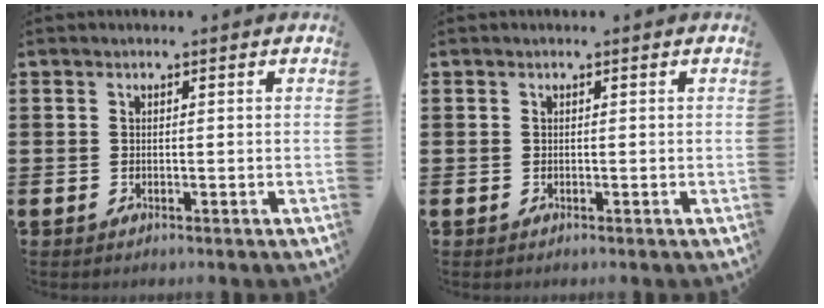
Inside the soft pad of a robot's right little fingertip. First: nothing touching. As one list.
[{"total": 0.0}]